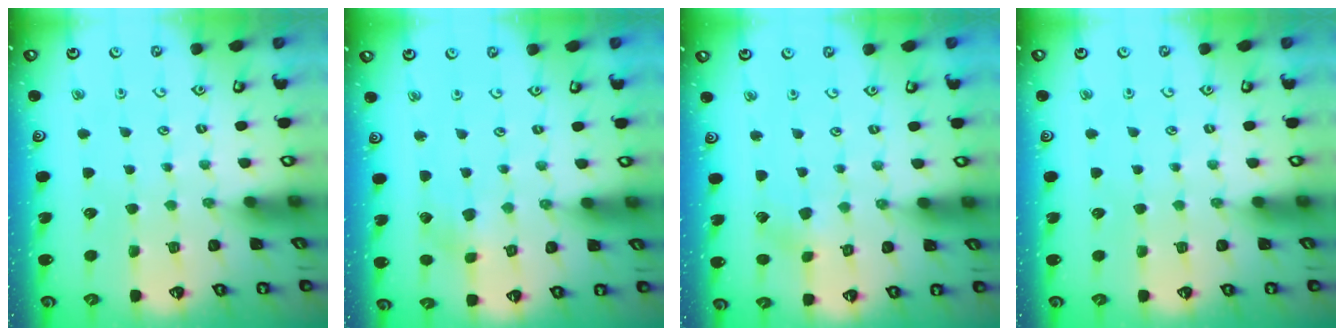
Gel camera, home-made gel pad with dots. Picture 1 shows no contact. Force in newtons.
{"total": 1.9, "press": 1.9, "slide": 0.2}
{"total": 2.5, "press": 2.4, "slide": 0.8}
{"total": 0.0}